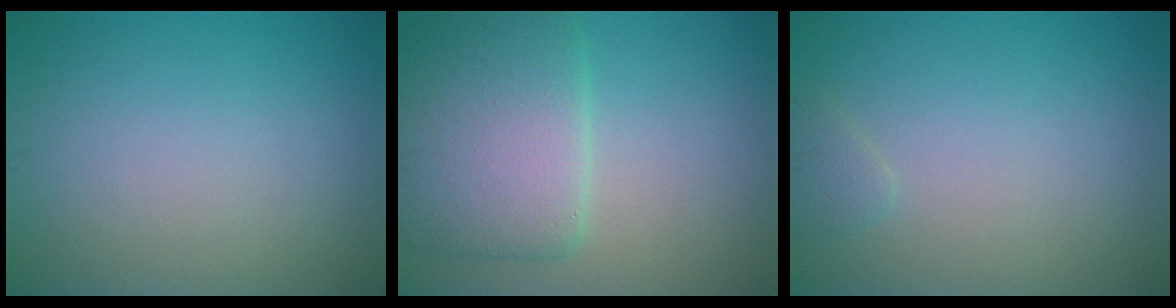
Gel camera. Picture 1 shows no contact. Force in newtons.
{"total": 7.8, "press": 7.8, "slide": 0.3}
{"total": 0.9, "press": 0.9, "slide": 0.1}